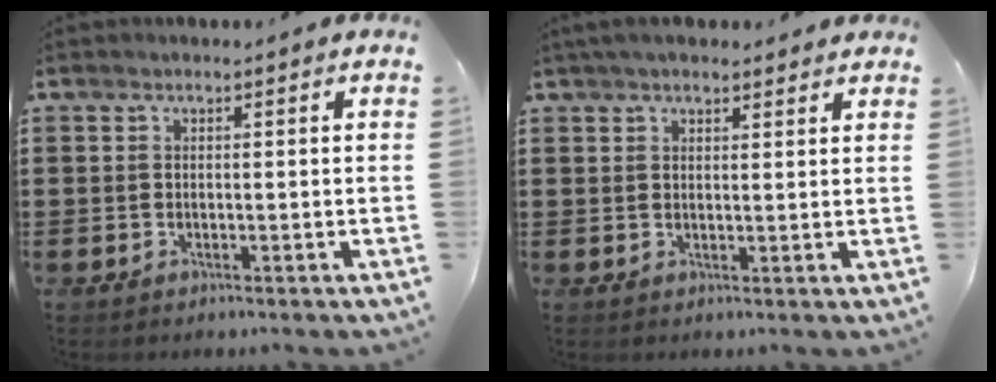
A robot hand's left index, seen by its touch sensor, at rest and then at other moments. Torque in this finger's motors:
{"motor_torque": [2.14, 0.00, 1.05, 0.21]}